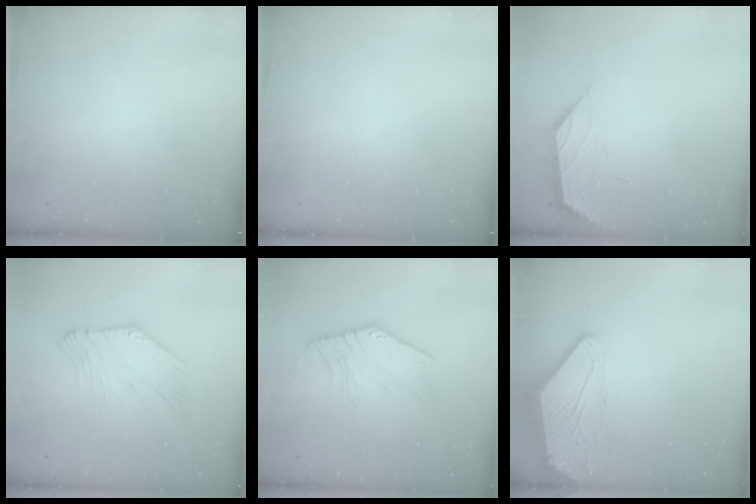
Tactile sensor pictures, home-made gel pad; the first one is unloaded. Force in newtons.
{"total": 0.0}
{"total": 0.8, "press": 0.6, "slide": 0.5}
{"total": 5.9, "press": 5.8, "slide": 1.1}
{"total": 2.6, "press": 2.4, "slide": 0.8}
{"total": 0.0}